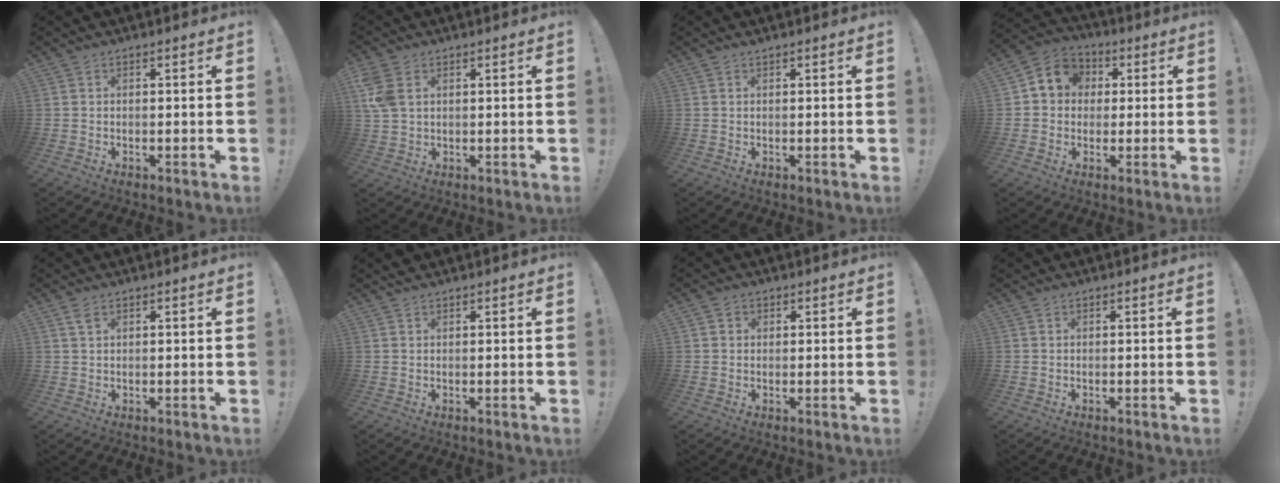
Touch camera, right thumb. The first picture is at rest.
{"total": 6.4, "force": [2.5, 4.2, 4.1], "torque": [-0.088, -0.003, 0.051]}
{"total": 0.5, "force": [0.5, -0.1, 0.2], "torque": [0.002, -0.003, 0.008]}
{"total": 7.8, "force": [0.9, 7.2, 2.9], "torque": [-0.034, 0.005, 0.021]}
{"total": 2.2, "force": [1.4, 1.0, 1.4], "torque": [-0.024, -0.002, 0.024]}
{"total": 0.9, "force": [0.9, 0.2, 0.0], "torque": [0.007, -0.003, 0.015]}
{"total": 1.6, "force": [0.6, 1.5, 0.3], "torque": [0.002, -0.002, 0.011]}
{"total": 0.0}